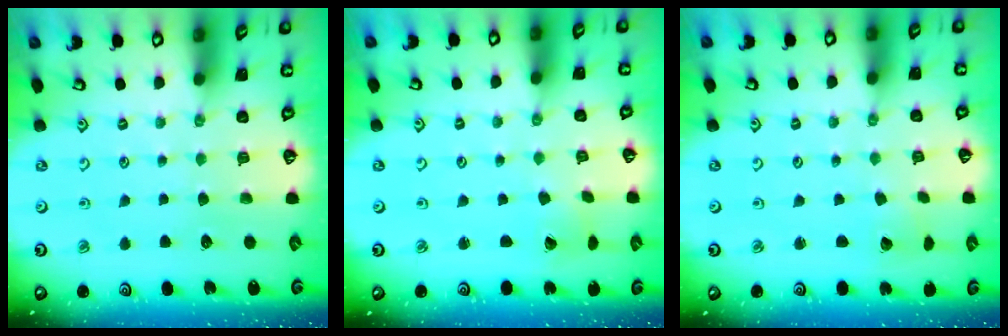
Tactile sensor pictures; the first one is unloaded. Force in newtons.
{"total": 1.8, "press": 1.8, "slide": 0.1}
{"total": 2.6, "press": 2.6, "slide": 0.1}